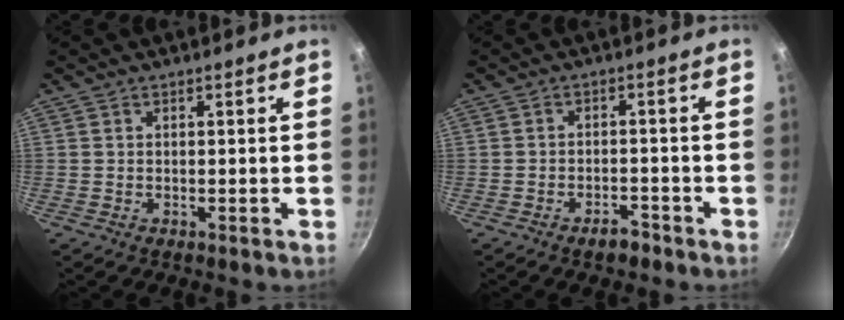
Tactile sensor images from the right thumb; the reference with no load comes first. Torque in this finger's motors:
{"motor_torque": [-0.20, 0.04, -0.10, 0.05, 0.00]}